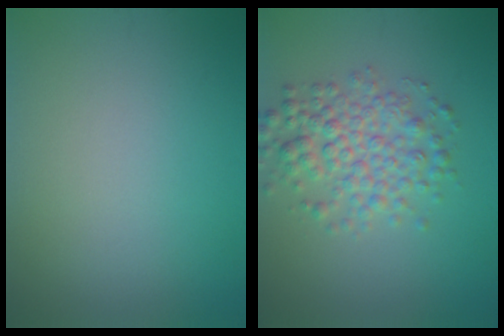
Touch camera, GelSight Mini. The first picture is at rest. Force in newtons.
{"total": 4.4, "press": 4.4, "slide": 0.0}